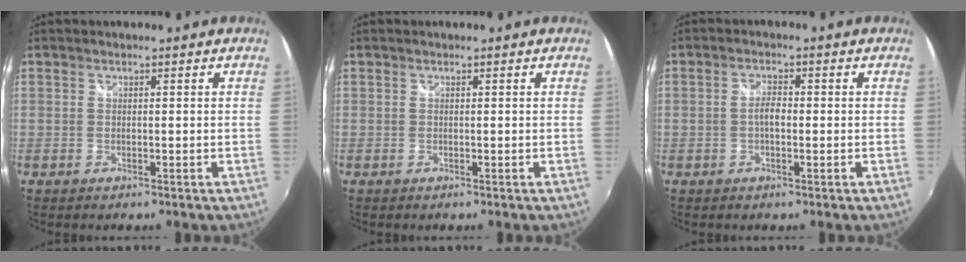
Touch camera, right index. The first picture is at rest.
{"total": 0.0}
{"total": 2.6, "force": [-0.4, 1.2, 2.3], "torque": [-0.044, 0.005, -0.010]}